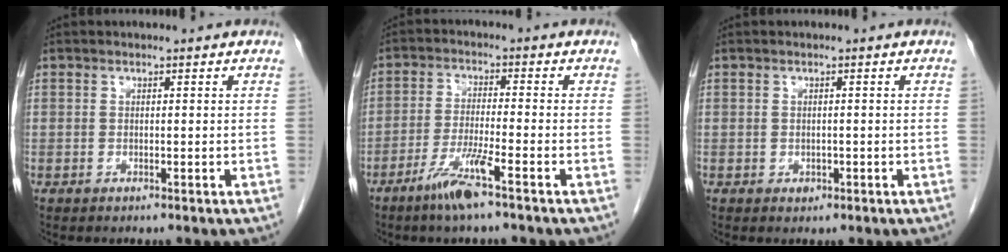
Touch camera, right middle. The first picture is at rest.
{"total": 6.2, "force": [-4.0, -0.4, 4.8], "torque": [-0.097, -0.011, -0.080]}
{"total": 0.8, "force": [-0.3, 0.7, 0.4], "torque": [-0.008, 0.000, -0.001]}